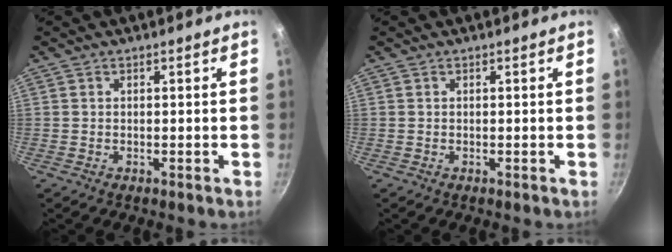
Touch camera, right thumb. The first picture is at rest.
{"total": 0.0}